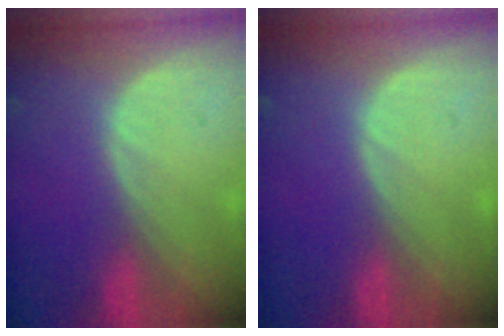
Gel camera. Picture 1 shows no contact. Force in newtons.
{"total": 0.0}